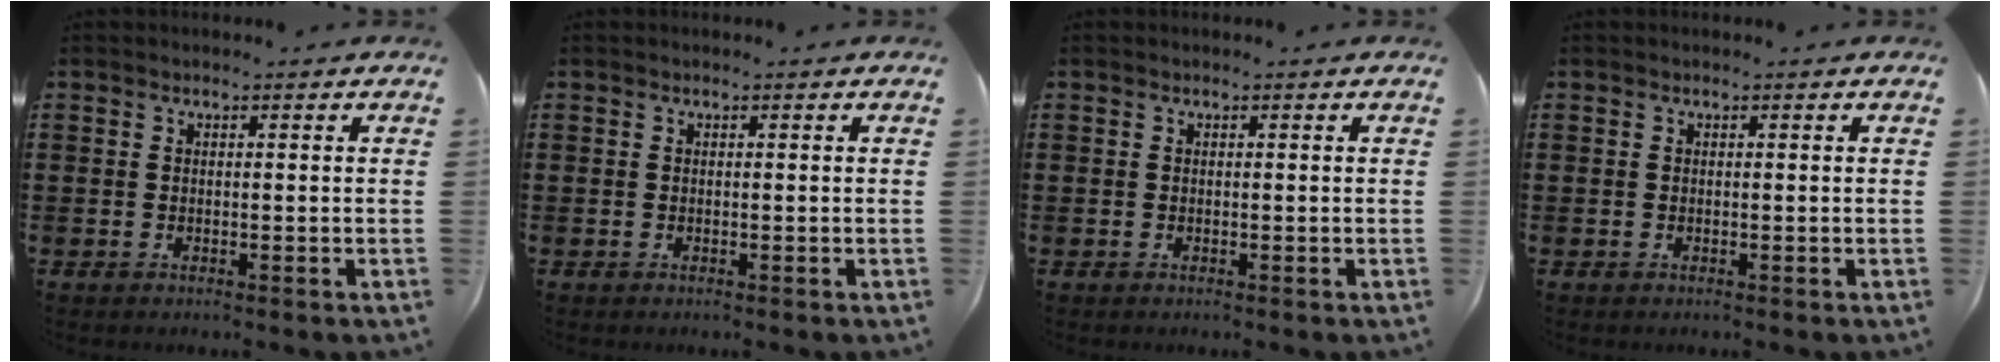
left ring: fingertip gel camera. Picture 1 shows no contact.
{"total": 0.0}
{"total": 0.0}
{"total": 0.0}